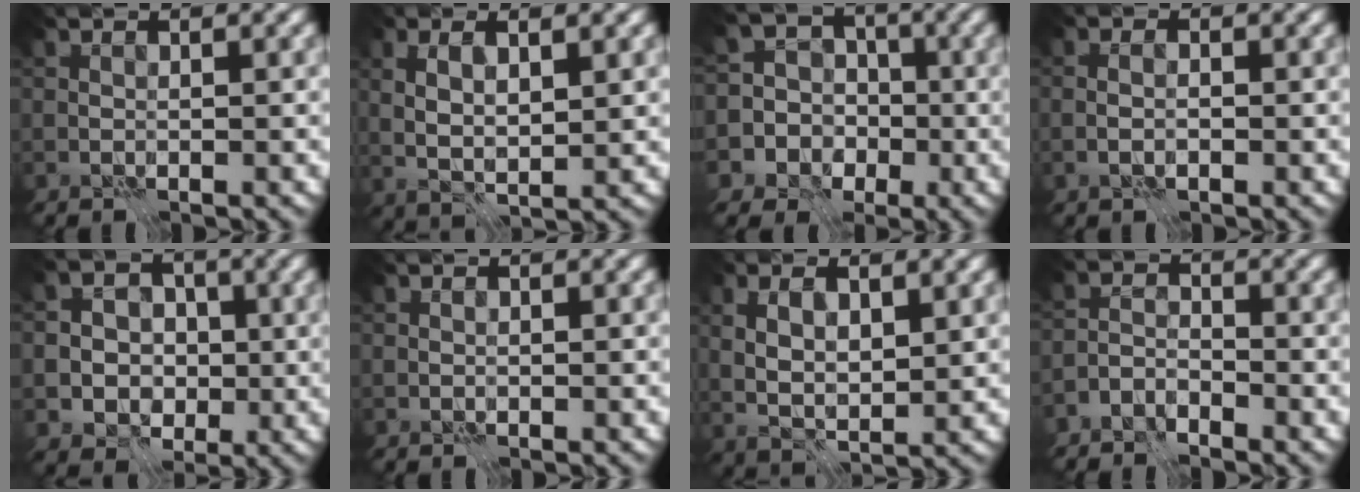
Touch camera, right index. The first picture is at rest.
{"total": 3.5, "force": [1.0, 1.1, 3.1], "torque": [-0.069, 0.000, 0.025]}
{"total": 10.0, "force": [-2.6, 9.5, 1.7], "torque": [-0.058, 0.017, -0.066]}
{"total": 1.4, "force": [-0.5, 0.7, 1.1], "torque": [-0.010, 0.005, -0.009]}
{"total": 5.7, "force": [-0.8, 5.3, 2.0], "torque": [-0.024, 0.021, -0.039]}
{"total": 0.0}
{"total": 4.1, "force": [1.2, 1.7, 3.5], "torque": [-0.074, -0.001, 0.028]}
{"total": 2.5, "force": [-2.4, 0.5, 0.4], "torque": [-0.005, 0.007, -0.057]}